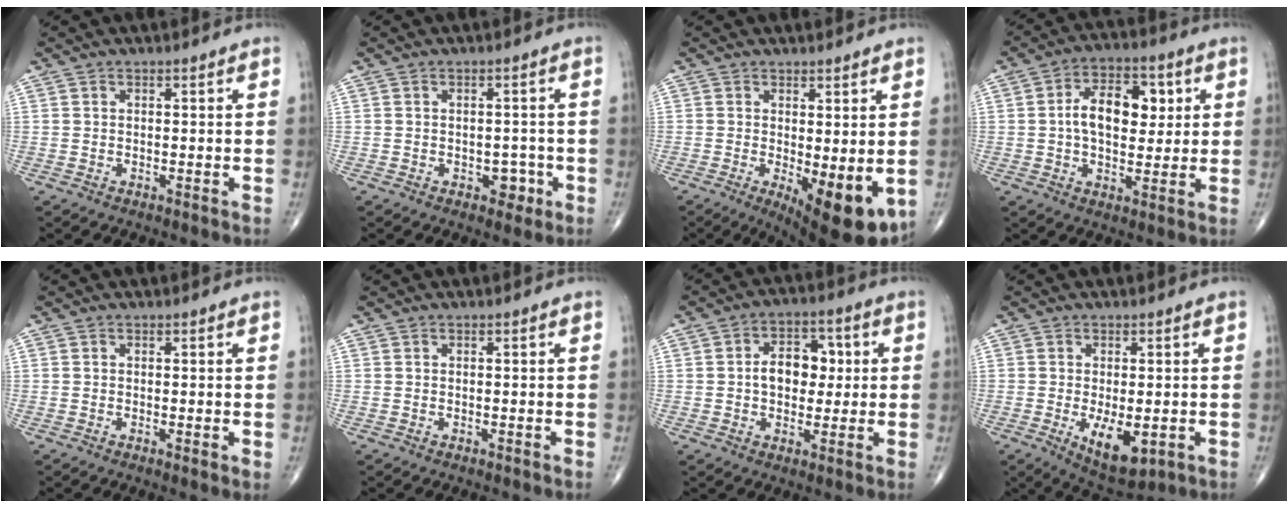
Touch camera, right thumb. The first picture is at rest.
{"total": 3.1, "force": [-1.2, 2.1, 1.8], "torque": [-0.003, 0.008, -0.014]}
{"total": 10.8, "force": [-2.1, 3.8, 9.9], "torque": [-0.128, -0.024, -0.018]}
{"total": 11.8, "force": [1.9, 7.2, 9.1], "torque": [-0.116, 0.008, 0.026]}
{"total": 1.0, "force": [0.1, 0.2, 1.0], "torque": [-0.018, -0.004, -0.001]}
{"total": 0.0}
{"total": 9.0, "force": [0.7, 6.3, 6.4], "torque": [-0.061, 0.015, 0.006]}
{"total": 8.1, "force": [-1.9, 3.7, 6.9], "torque": [-0.102, -0.015, -0.017]}